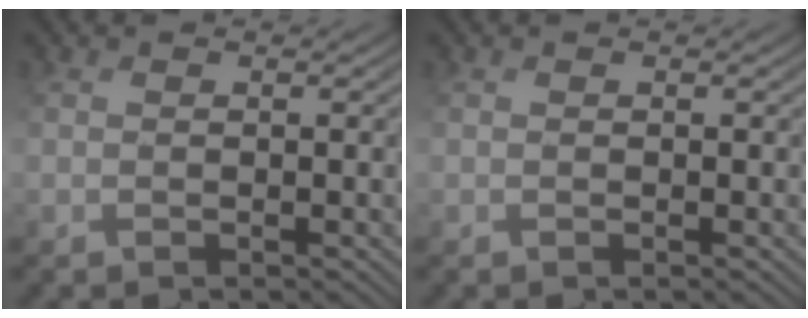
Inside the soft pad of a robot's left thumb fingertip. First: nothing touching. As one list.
[{"total": 0.0}]